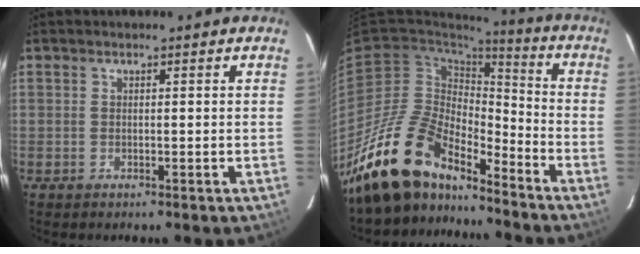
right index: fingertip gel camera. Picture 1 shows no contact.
{"total": 17.6, "force": [-15.0, 6.1, 6.8], "torque": [-0.134, 0.004, -0.272]}